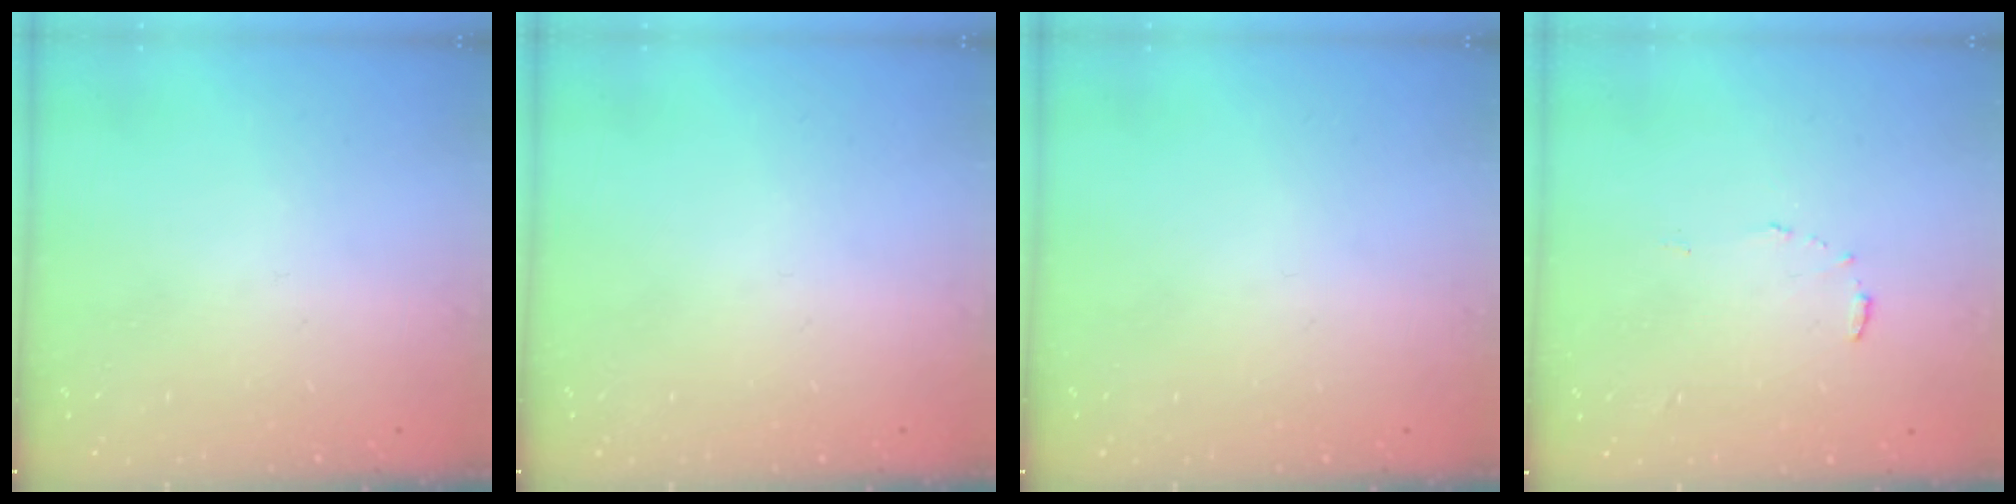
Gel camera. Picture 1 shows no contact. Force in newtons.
{"total": 0.0}
{"total": 0.0}
{"total": 4.4, "press": 4.4, "slide": 0.2}